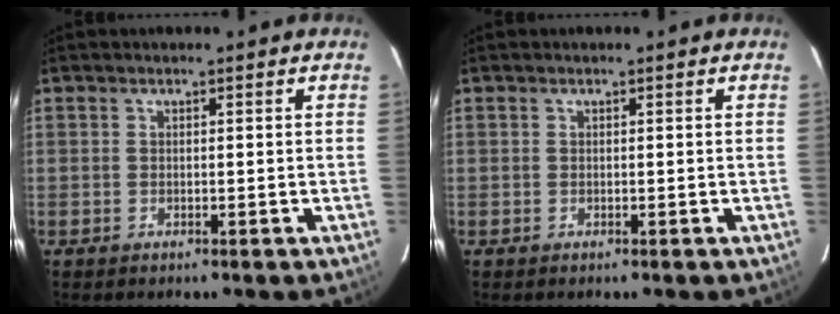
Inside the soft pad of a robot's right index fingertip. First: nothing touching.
{"total": 0.0}